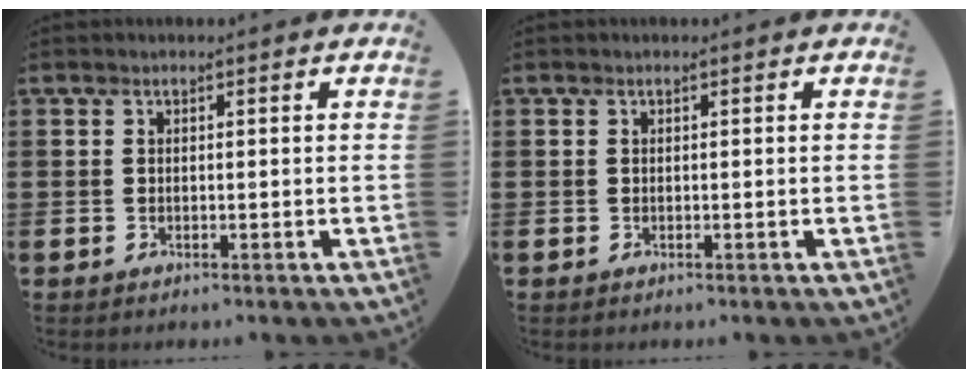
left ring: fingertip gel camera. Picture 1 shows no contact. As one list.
[{"total": 0.0}]